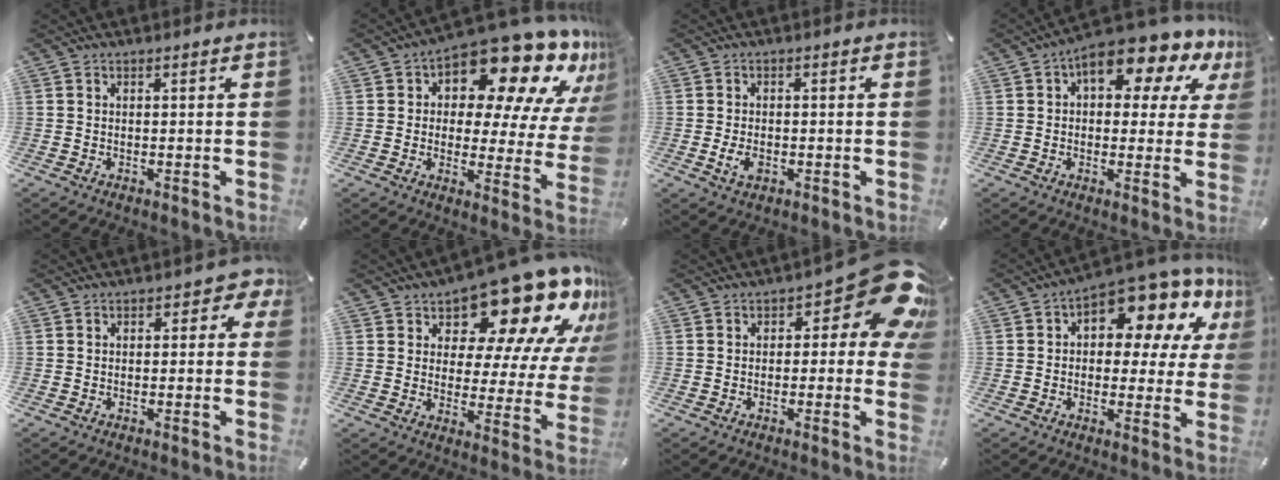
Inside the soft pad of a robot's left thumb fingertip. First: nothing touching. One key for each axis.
{"total": 19.0, "fx": 12.7, "fy": 8.3, "fz": 11.5, "tx": -0.153, "ty": -0.107, "tz": 0.208}
{"total": 3.3, "fx": -1.0, "fy": 2.0, "fz": 2.4, "tx": -0.063, "ty": -0.002, "tz": -0.021}
{"total": 13.3, "fx": 7.2, "fy": 6.4, "fz": 9.1, "tx": -0.129, "ty": -0.046, "tz": 0.121}
{"total": 3.2, "fx": -0.3, "fy": 2.1, "fz": 2.5, "tx": -0.032, "ty": 0.007, "tz": -0.011}
{"total": 19.5, "fx": 14.6, "fy": 8.0, "fz": 10.0, "tx": -0.137, "ty": -0.124, "tz": 0.240}
{"total": 14.0, "fx": 5.4, "fy": 6.2, "fz": 11.3, "tx": -0.132, "ty": -0.043, "tz": 0.092}
{"total": 13.7, "fx": 9.1, "fy": 6.2, "fz": 8.1, "tx": -0.117, "ty": -0.084, "tz": 0.154}